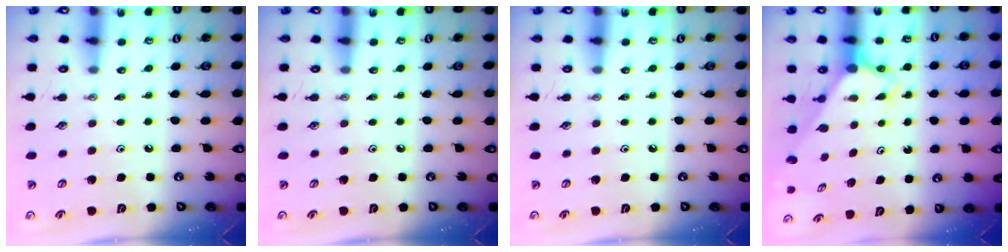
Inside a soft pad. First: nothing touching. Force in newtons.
{"total": 0.0}
{"total": 0.0}
{"total": 2.7, "press": 2.7, "slide": 0.1}